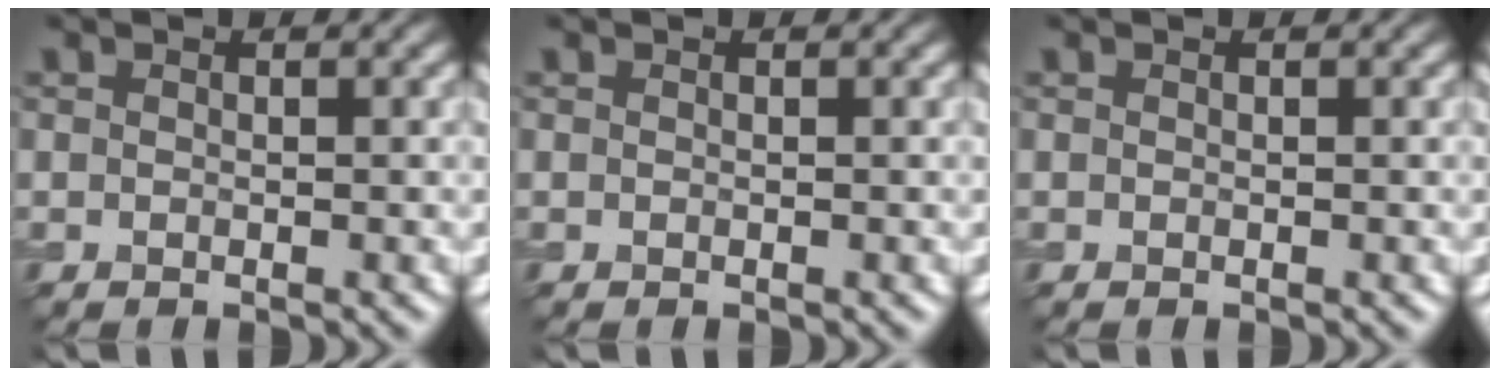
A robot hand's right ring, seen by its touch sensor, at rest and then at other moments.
{"total": 0.0}
{"total": 0.0}